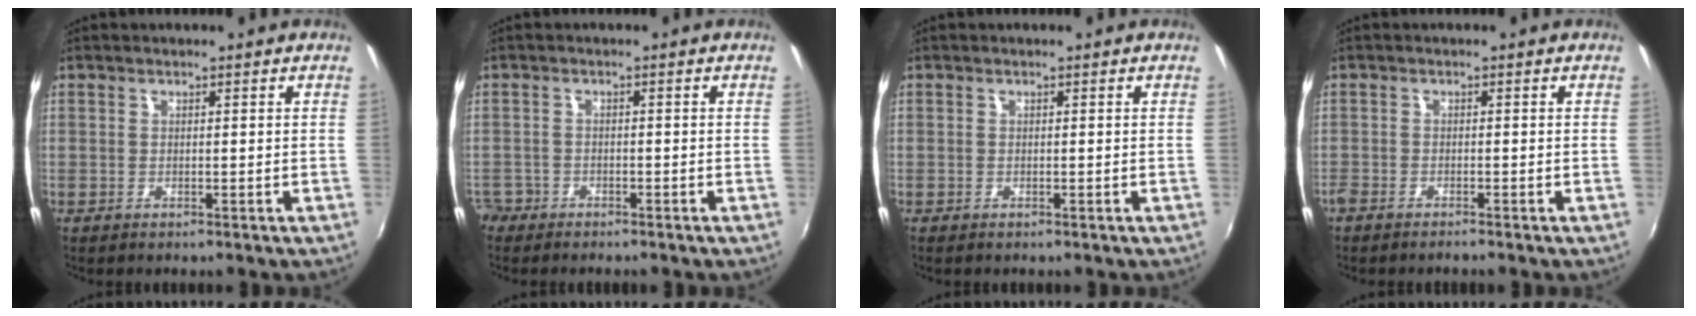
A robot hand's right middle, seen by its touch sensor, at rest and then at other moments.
{"total": 3.8, "force": [-2.9, 2.4, 0.5], "torque": [-0.026, -0.004, -0.058]}
{"total": 0.0}
{"total": 2.1, "force": [-1.9, 0.3, 0.6], "torque": [-0.023, -0.009, -0.041]}